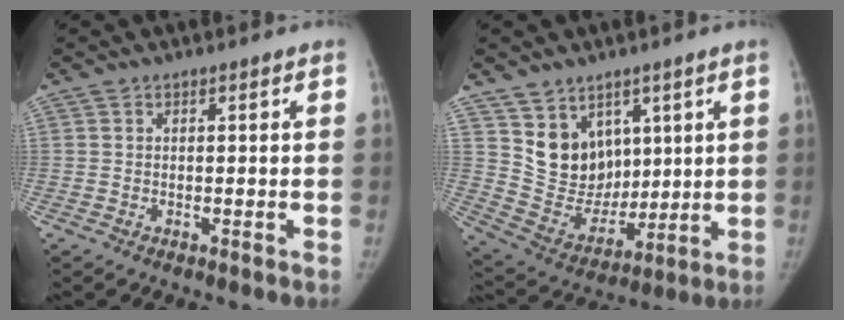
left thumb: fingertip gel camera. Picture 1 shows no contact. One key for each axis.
{"total": 11.8, "fx": 6.1, "fy": 9.1, "fz": 4.5, "tx": -0.035, "ty": -0.048, "tz": 0.132}